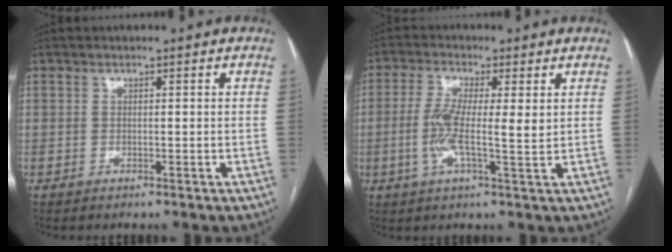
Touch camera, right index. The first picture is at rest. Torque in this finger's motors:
{"motor_torque": [0.27, -0.04, 0.22, 0.09]}